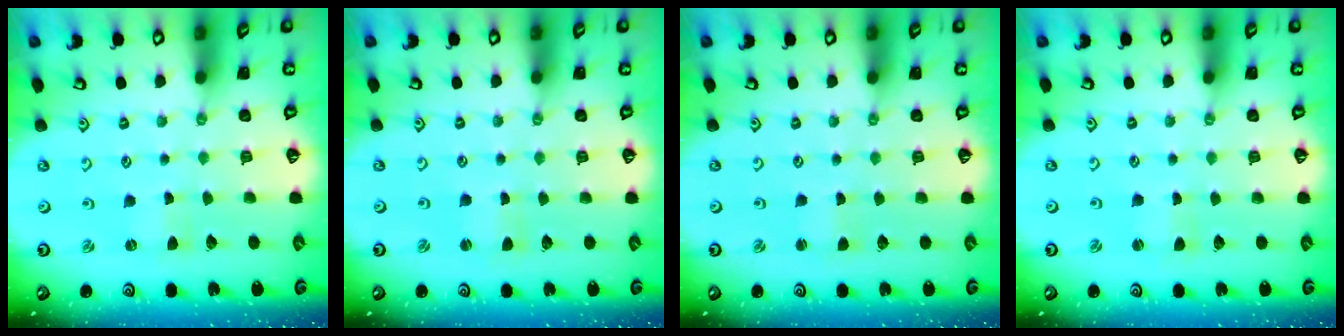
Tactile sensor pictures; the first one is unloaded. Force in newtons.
{"total": 0.6, "press": 0.5, "slide": 0.2}
{"total": 1.4, "press": 1.4, "slide": 0.1}
{"total": 0.0}